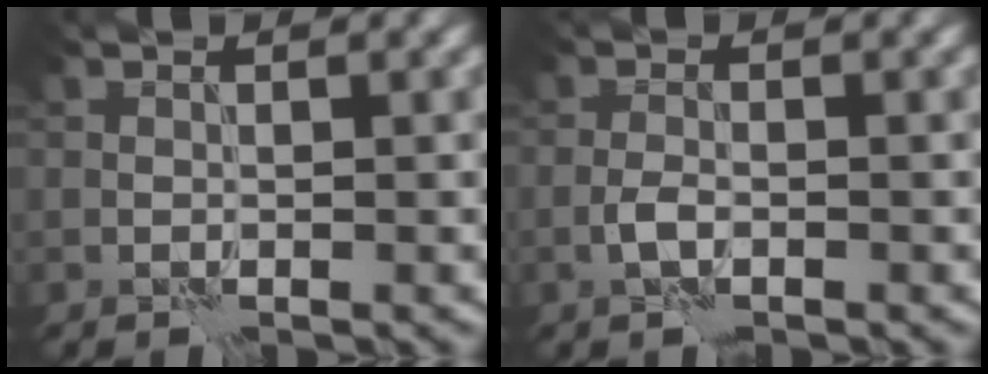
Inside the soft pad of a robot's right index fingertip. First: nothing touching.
{"total": 1.4, "force": [-0.6, 0.5, 1.1], "torque": [-0.026, 0.002, -0.017]}